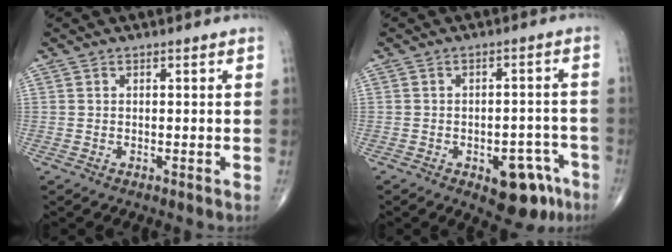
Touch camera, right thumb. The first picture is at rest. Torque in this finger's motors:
{"motor_torque": [1.68, 1.02, 0.44, -0.69, 0.02]}